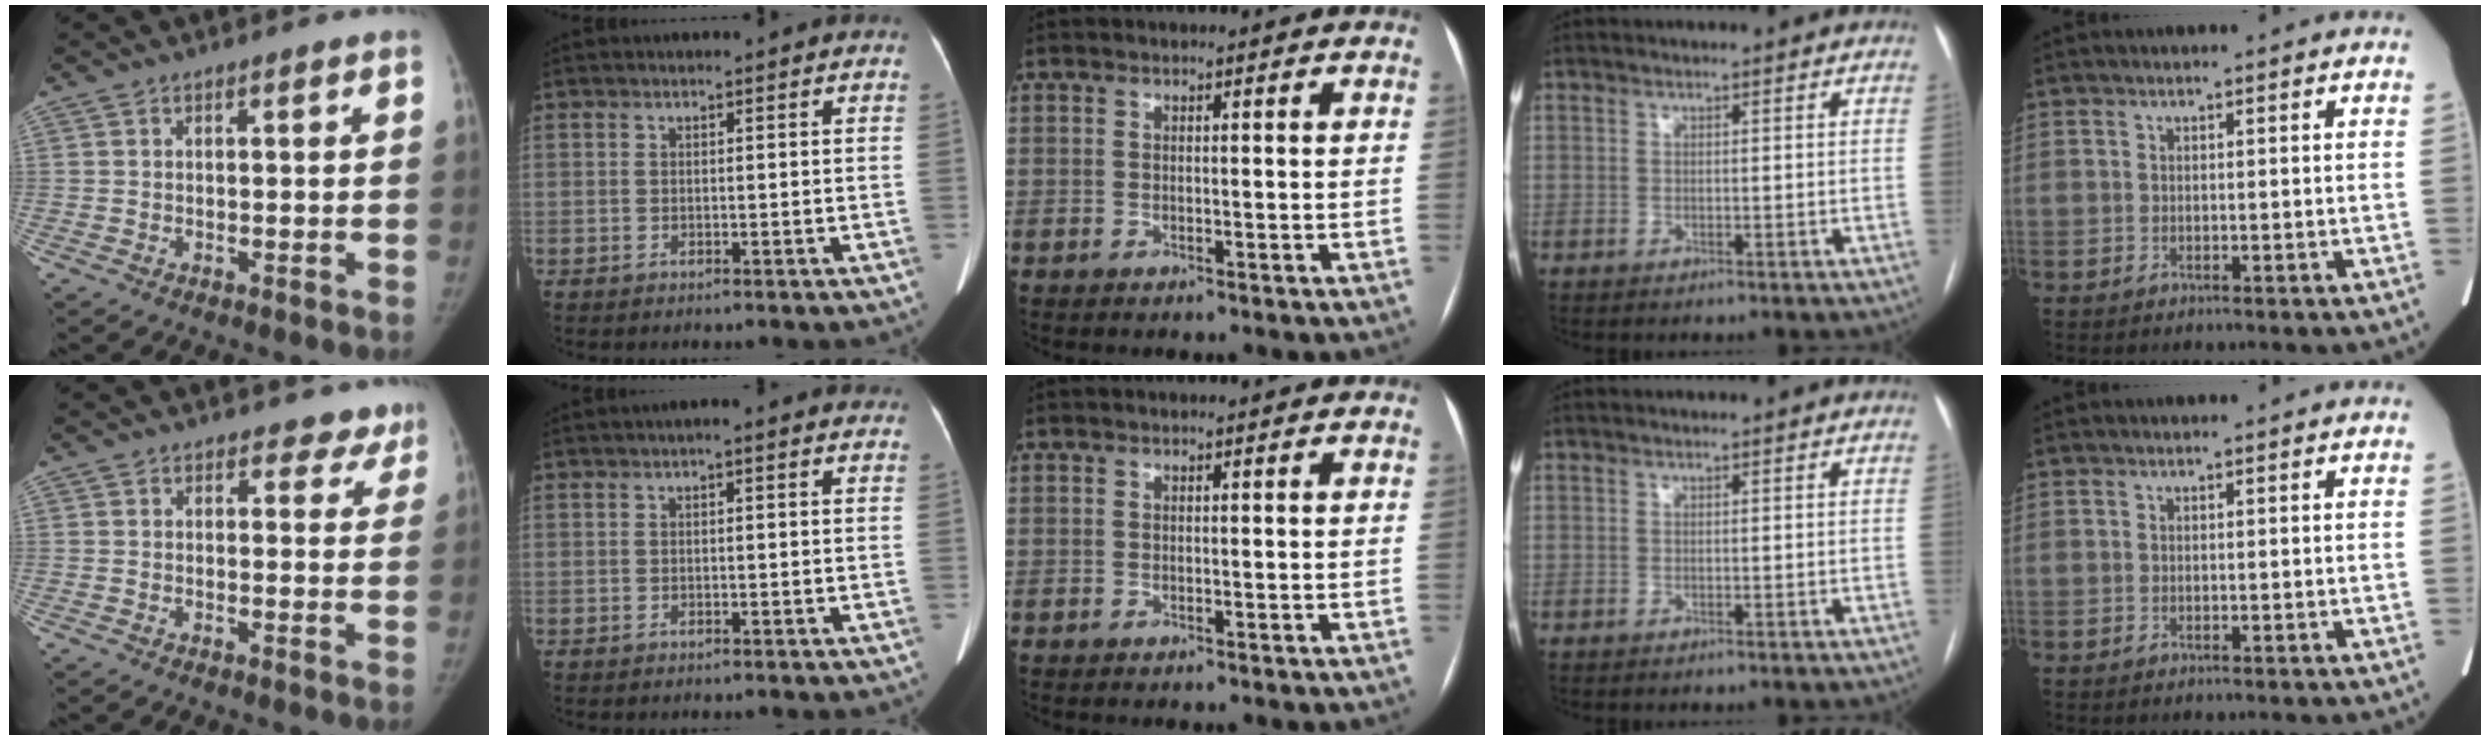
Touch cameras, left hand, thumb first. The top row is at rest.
{"thumb": {"total": 4.0, "force": [3.1, 2.5, 0.2], "torque": [0.030, -0.017, 0.021]}, "index": {"total": 1.5, "force": [0.6, 0.4, 1.3], "torque": [-0.015, 0.009, 0.000]}}